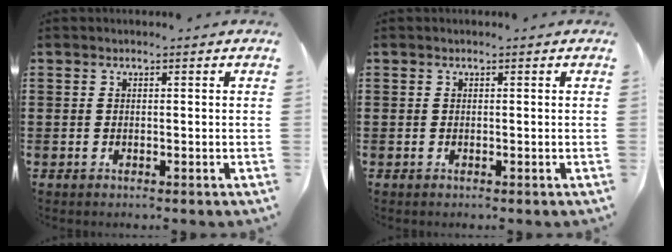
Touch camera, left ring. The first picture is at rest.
{"total": 0.0}